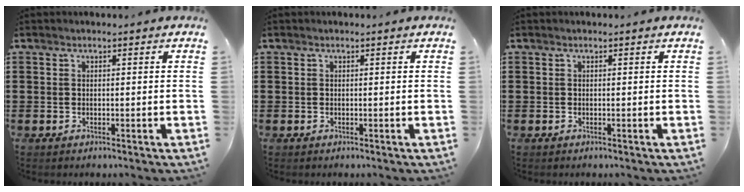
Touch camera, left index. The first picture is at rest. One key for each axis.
{"total": 0.0}
{"total": 0.0}